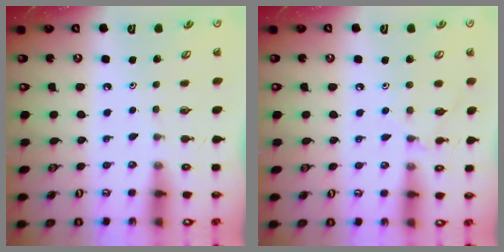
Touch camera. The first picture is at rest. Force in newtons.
{"total": 6.2, "press": 6.1, "slide": 0.7}